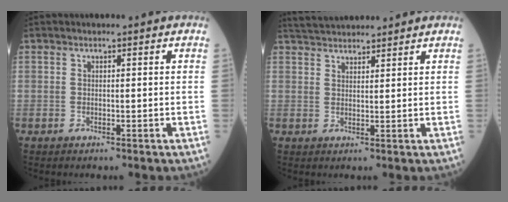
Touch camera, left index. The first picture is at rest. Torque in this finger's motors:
{"motor_torque": [-0.03, -0.73, 0.14, 0.04]}